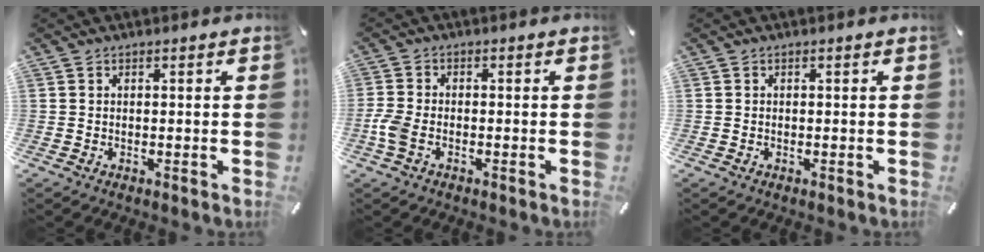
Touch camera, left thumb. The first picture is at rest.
{"total": 4.0, "force": [-1.7, 2.2, 2.9], "torque": [-0.066, 0.002, -0.033]}
{"total": 0.0}